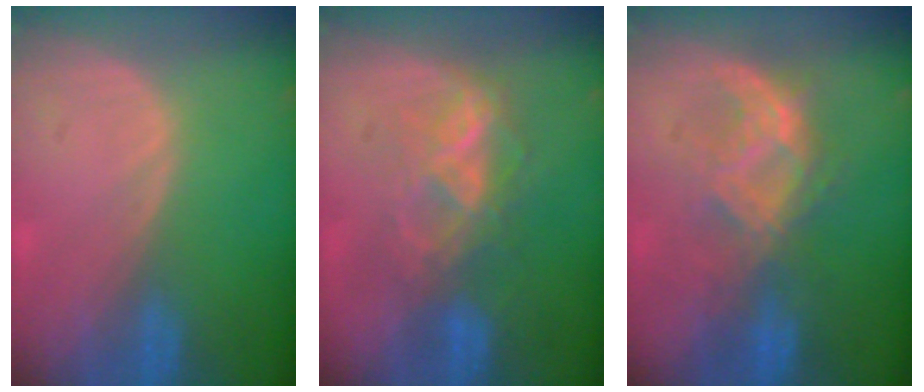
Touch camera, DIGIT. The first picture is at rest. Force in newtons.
{"total": 6.1, "press": 6.1, "slide": 0.7}
{"total": 7.2, "press": 7.2, "slide": 0.8}